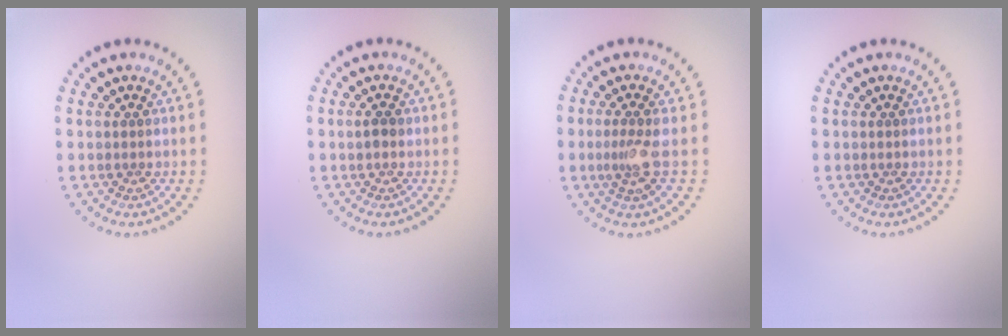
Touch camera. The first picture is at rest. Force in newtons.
{"total": 1.0, "press": 1.0, "slide": 0.0}
{"total": 2.1, "press": 1.5, "slide": 1.4}
{"total": 0.0}